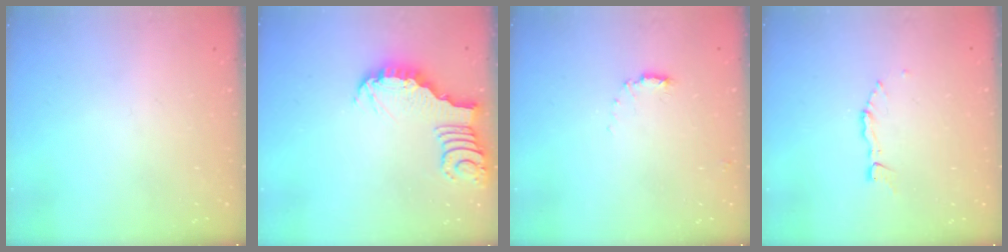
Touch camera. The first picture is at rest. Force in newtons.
{"total": 4.0, "press": 4.0, "slide": 0.4}
{"total": 4.1, "press": 4.1, "slide": 0.3}
{"total": 1.9, "press": 1.9, "slide": 0.2}